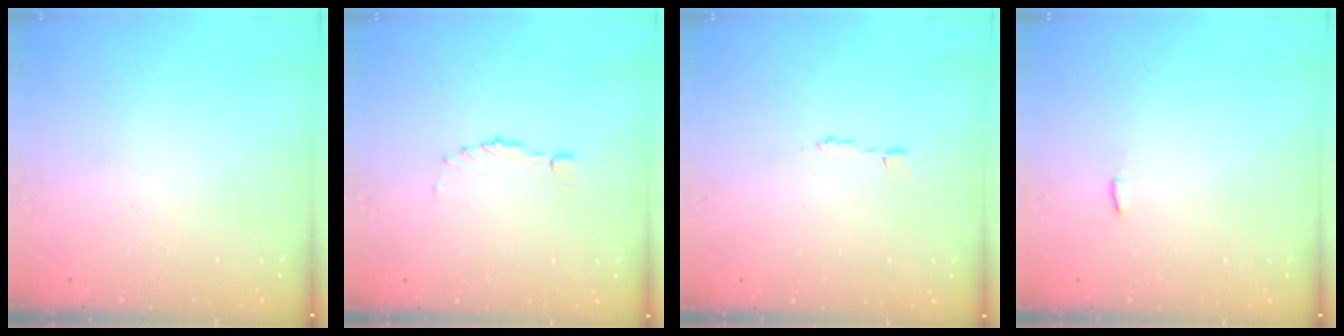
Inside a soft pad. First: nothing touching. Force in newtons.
{"total": 0.0}
{"total": 2.1, "press": 2.1, "slide": 0.0}
{"total": 2.3, "press": 2.3, "slide": 0.4}